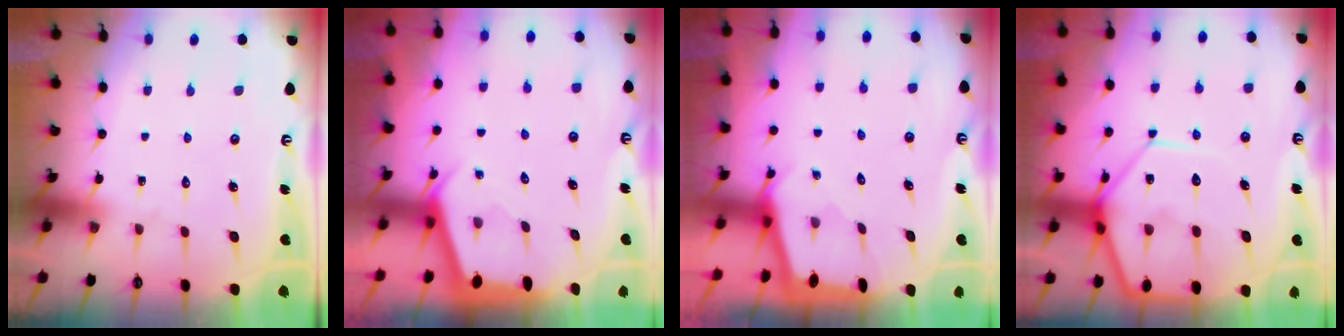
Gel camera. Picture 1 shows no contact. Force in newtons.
{"total": 2.3, "press": 2.3, "slide": 0.3}
{"total": 1.8, "press": 1.8, "slide": 0.1}
{"total": 15.1, "press": 15.0, "slide": 1.5}